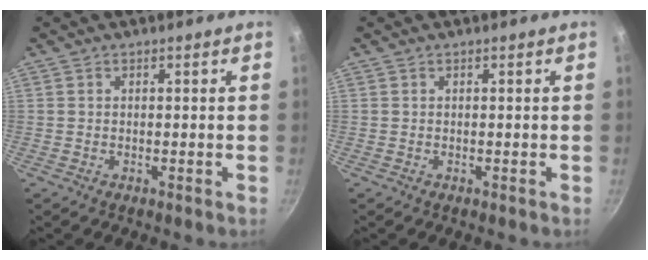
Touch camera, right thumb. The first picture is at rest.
{"total": 0.0}